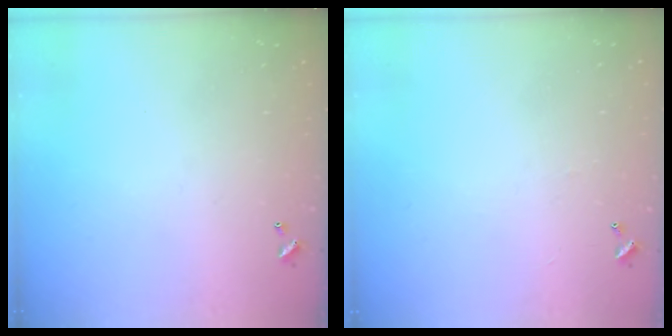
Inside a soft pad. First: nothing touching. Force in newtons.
{"total": 2.6, "press": 2.6, "slide": 0.4}